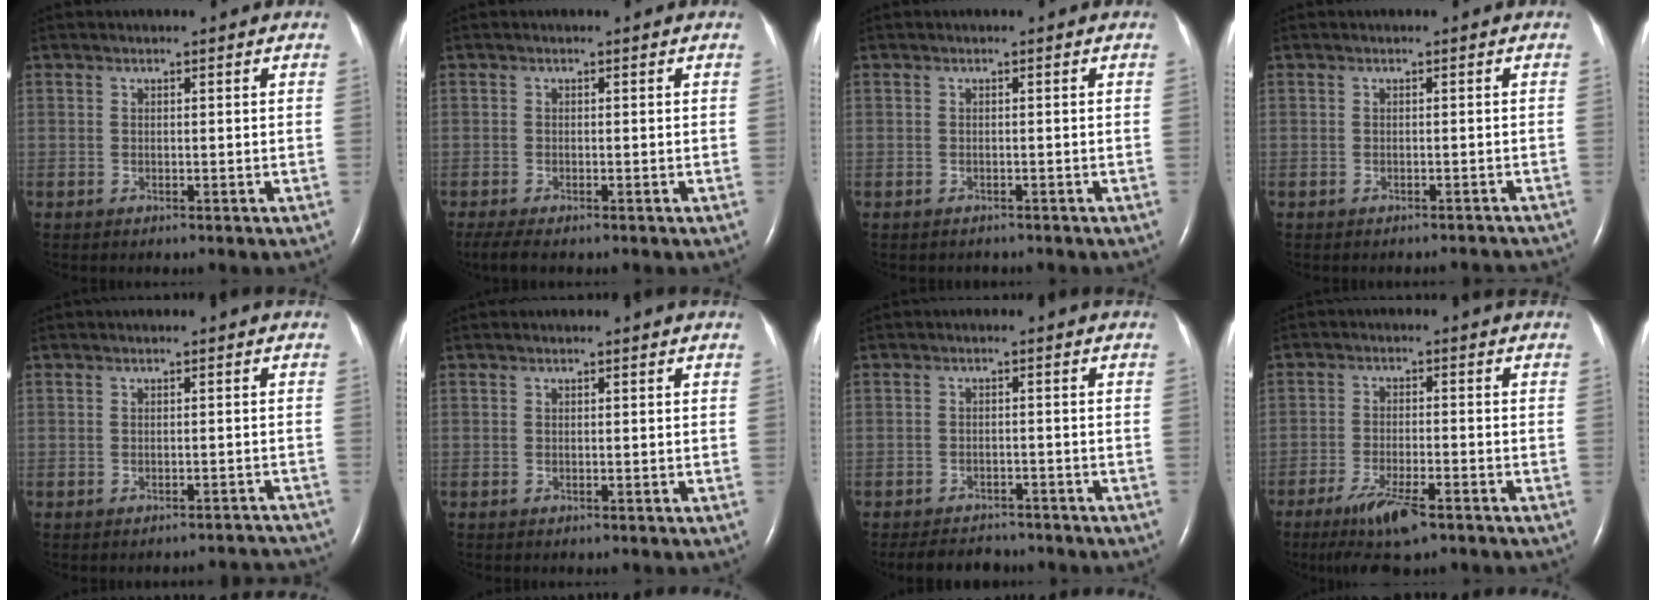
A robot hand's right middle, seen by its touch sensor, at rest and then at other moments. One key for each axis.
{"total": 3.1, "fx": -2.4, "fy": 0.6, "fz": 1.9, "tx": -0.040, "ty": -0.013, "tz": -0.039}
{"total": 0.9, "fx": -0.8, "fy": 0.4, "fz": 0.0, "tx": -0.009, "ty": -0.001, "tz": -0.012}
{"total": 3.7, "fx": -3.5, "fy": 0.8, "fz": 0.6, "tx": -0.008, "ty": -0.007, "tz": -0.035}
{"total": 4.5, "fx": -4.4, "fy": 1.0, "fz": 0.0, "tx": 0.008, "ty": 0.008, "tz": -0.041}
{"total": 0.0}
{"total": 6.6, "fx": -6.1, "fy": 2.2, "fz": 1.2, "tx": -0.020, "ty": -0.006, "tz": -0.083}
{"total": 7.7, "fx": -5.3, "fy": 1.2, "fz": 5.5, "tx": -0.110, "ty": -0.017, "tz": -0.090}